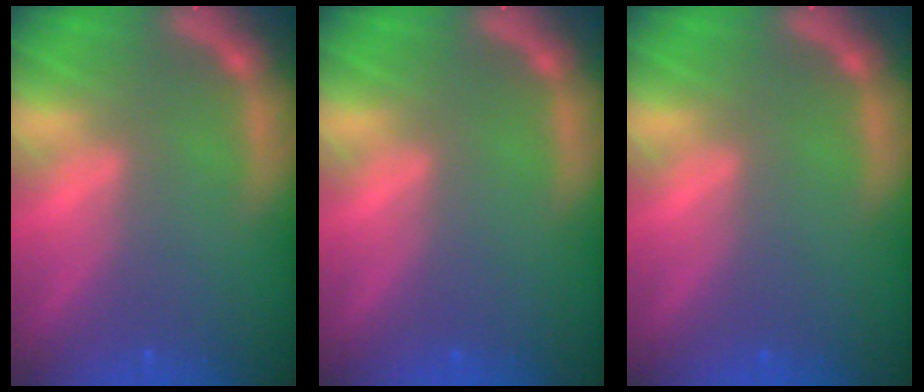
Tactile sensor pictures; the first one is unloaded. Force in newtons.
{"total": 0.0}
{"total": 0.0}